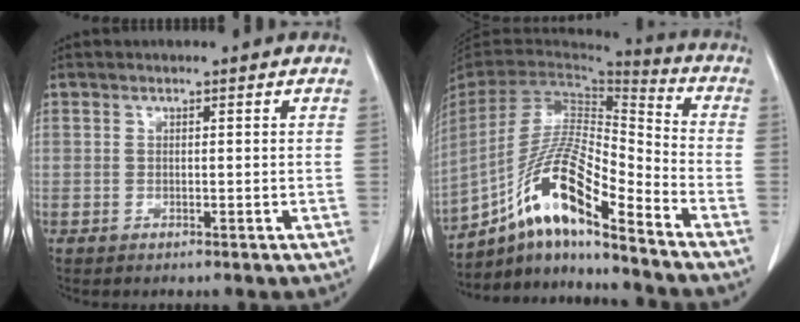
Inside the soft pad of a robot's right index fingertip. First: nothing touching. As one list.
[{"total": 16.9, "force": [-11.1, 2.0, 12.7], "torque": [-0.259, -0.003, -0.201]}]